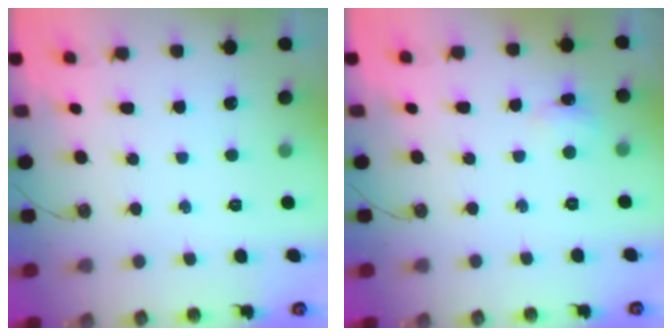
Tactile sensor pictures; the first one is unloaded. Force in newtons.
{"total": 5.1, "press": 4.7, "slide": 2.0}